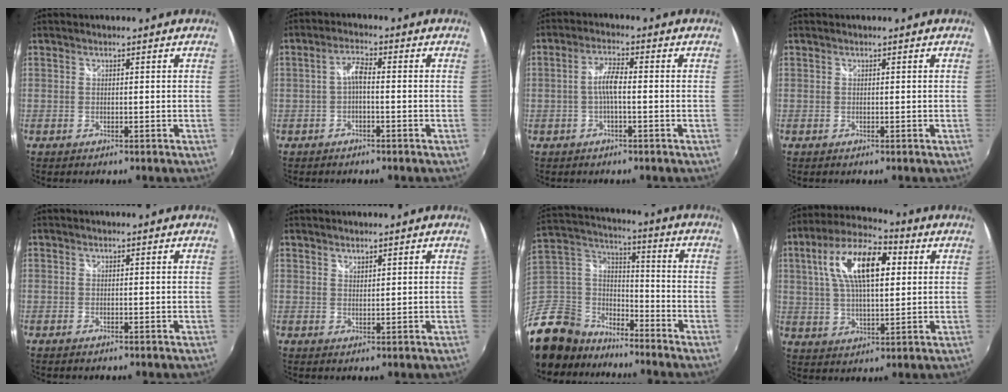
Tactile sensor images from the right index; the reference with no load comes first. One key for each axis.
{"total": 2.8, "fx": -0.8, "fy": 0.8, "fz": 2.5, "tx": -0.054, "ty": 0.008, "tz": -0.016}
{"total": 3.9, "fx": -0.6, "fy": 0.8, "fz": 3.7, "tx": -0.076, "ty": 0.008, "tz": -0.012}
{"total": 0.0}
{"total": 0.0}
{"total": 1.3, "fx": 1.2, "fy": 0.5, "fz": 0.2, "tx": 0.002, "ty": 0.000, "tz": 0.021}
{"total": 17.4, "fx": -12.4, "fy": 10.9, "fz": 5.4, "tx": -0.165, "ty": 0.036, "tz": -0.227}
{"total": 15.3, "fx": 4.2, "fy": 6.6, "fz": 13.2, "tx": -0.244, "ty": 0.027, "tz": 0.070}